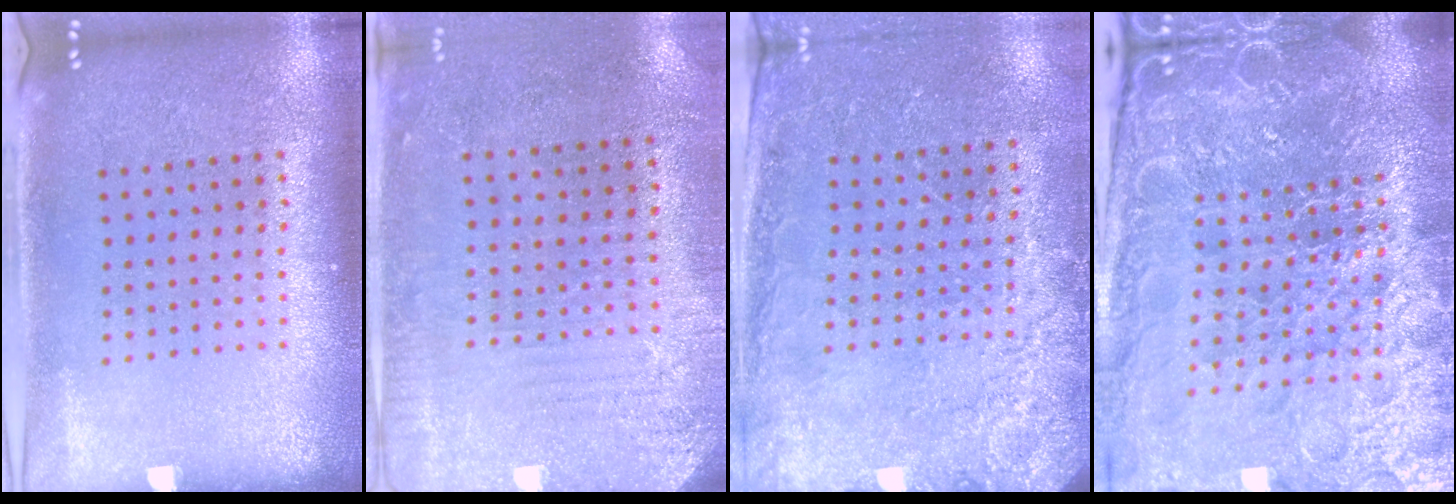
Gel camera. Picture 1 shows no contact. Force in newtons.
{"total": 2.9, "press": 2.4, "slide": 1.6}
{"total": 2.5, "press": 2.3, "slide": 0.8}
{"total": 6.8, "press": 6.0, "slide": 3.2}